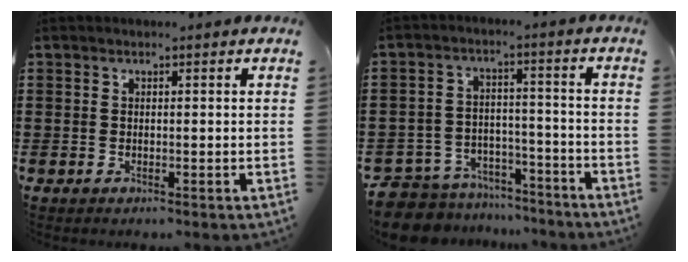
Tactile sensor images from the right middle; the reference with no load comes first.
{"total": 7.5, "force": [-7.3, 1.5, 0.5], "torque": [-0.023, 0.018, -0.151]}